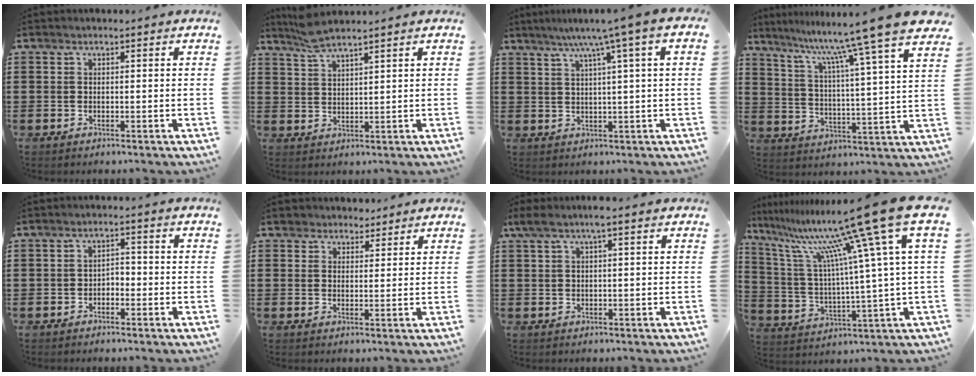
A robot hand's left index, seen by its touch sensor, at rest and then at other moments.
{"total": 3.7, "force": [3.2, 0.3, 1.9], "torque": [-0.045, -0.002, 0.060]}
{"total": 5.9, "force": [2.8, -0.7, 5.2], "torque": [-0.107, -0.007, 0.041]}
{"total": 11.3, "force": [9.6, -1.8, 5.6], "torque": [-0.127, -0.071, 0.149]}
{"total": 1.9, "force": [-1.7, 0.8, 0.5], "torque": [-0.016, 0.004, -0.038]}
{"total": 2.9, "force": [2.3, 1.7, 0.0], "torque": [-0.003, 0.008, 0.043]}
{"total": 3.1, "force": [1.3, 0.4, 2.7], "torque": [-0.055, 0.002, 0.022]}
{"total": 18.1, "force": [12.5, 0.3, 13.2], "torque": [-0.255, -0.085, 0.192]}